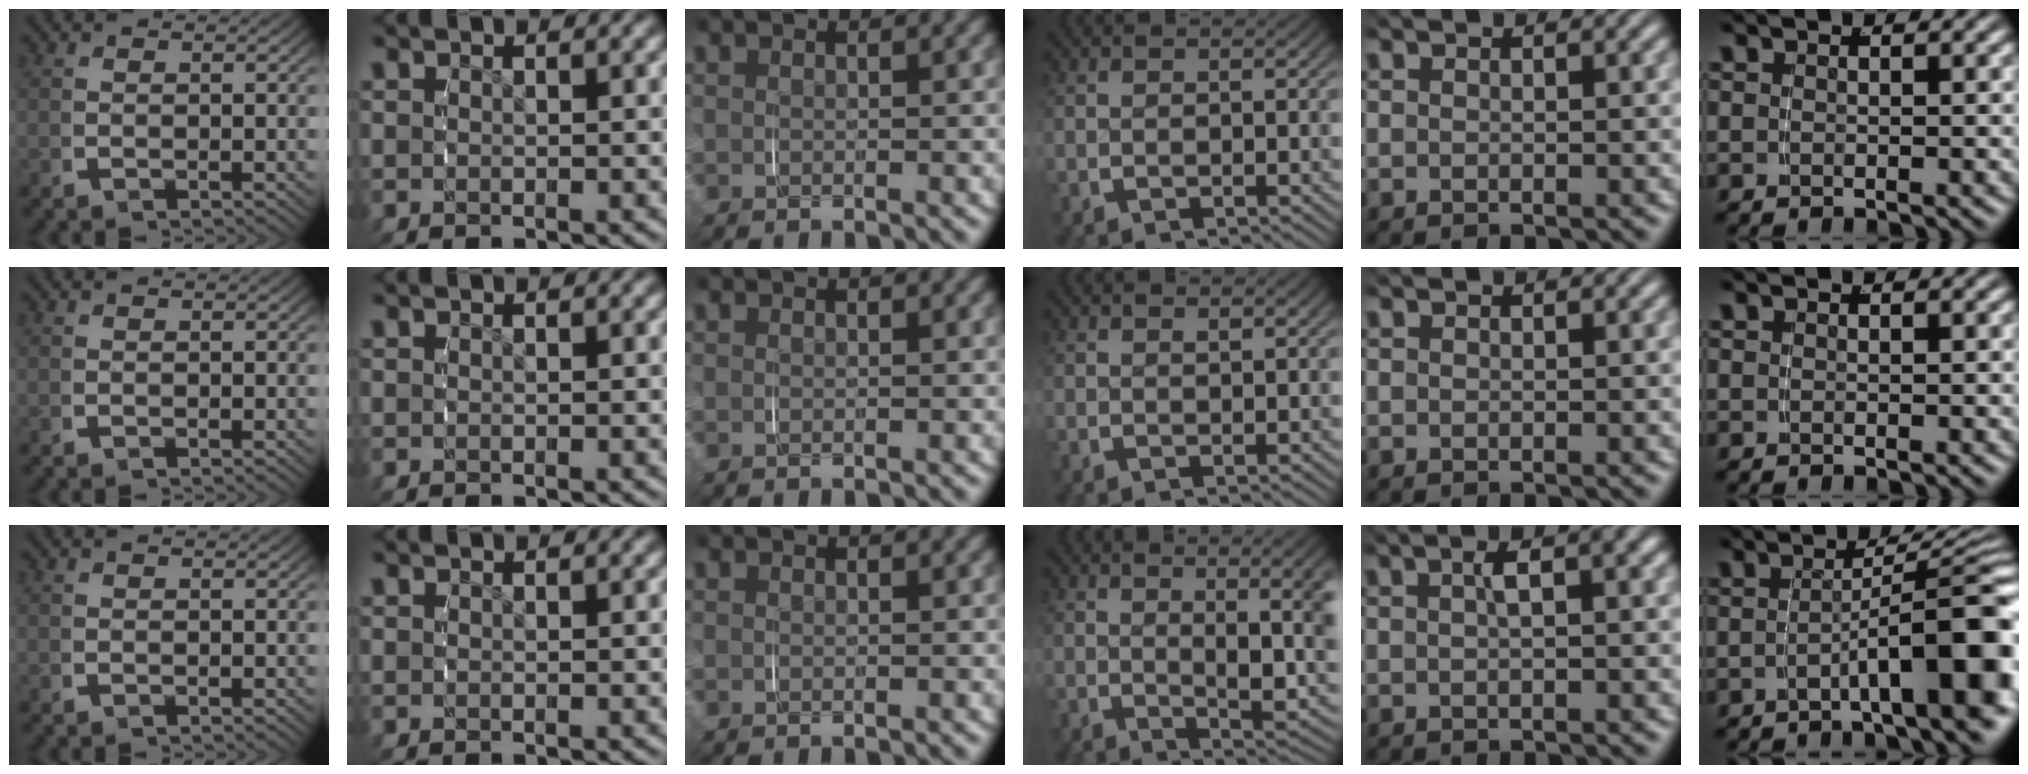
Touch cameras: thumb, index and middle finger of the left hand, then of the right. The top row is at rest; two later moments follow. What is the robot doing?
{"motion": "grasp_and_lifting", "object": "jewelry box"}